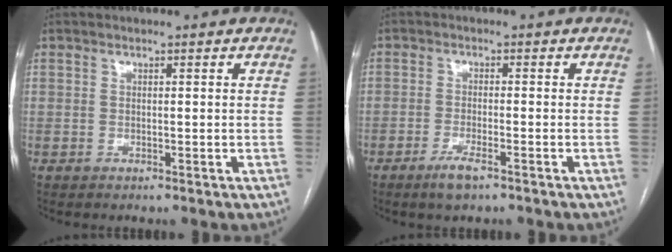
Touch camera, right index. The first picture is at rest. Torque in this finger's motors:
{"motor_torque": [0.51, -0.28, 0.08, 0.01]}